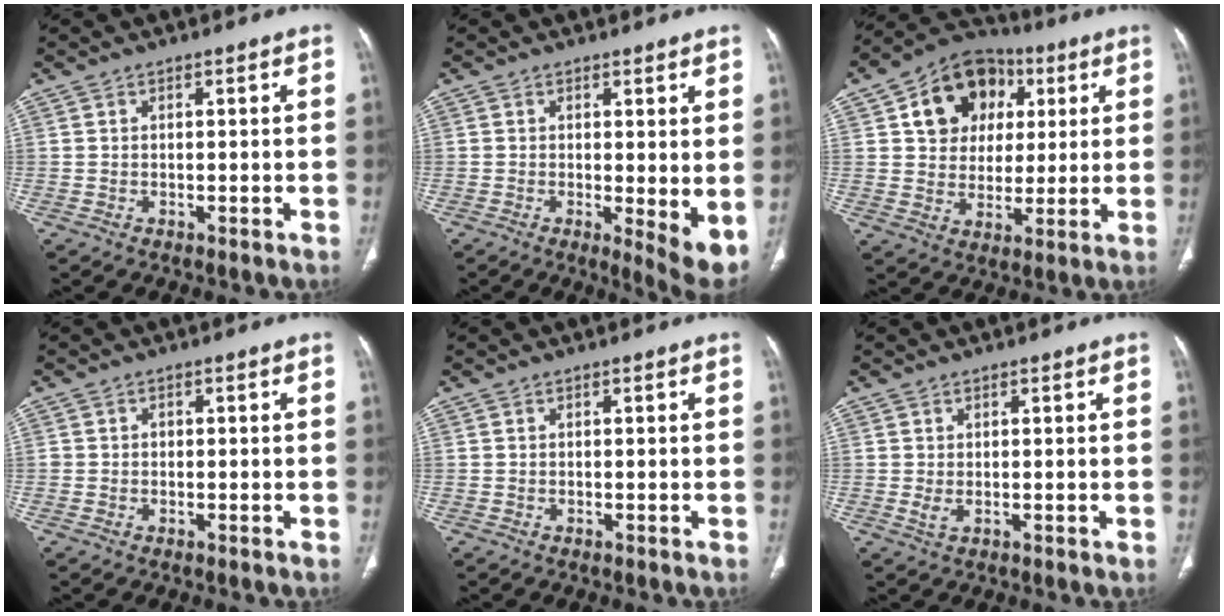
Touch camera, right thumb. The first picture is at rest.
{"total": 6.1, "force": [0.1, 1.7, 5.9], "torque": [-0.087, -0.019, 0.005]}
{"total": 15.1, "force": [5.1, 11.9, 7.8], "torque": [-0.087, 0.003, 0.079]}
{"total": 0.7, "force": [0.0, 0.7, 0.2], "torque": [0.003, 0.003, -0.001]}
{"total": 0.0}
{"total": 1.5, "force": [0.1, 0.5, 1.4], "torque": [-0.031, -0.002, 0.008]}